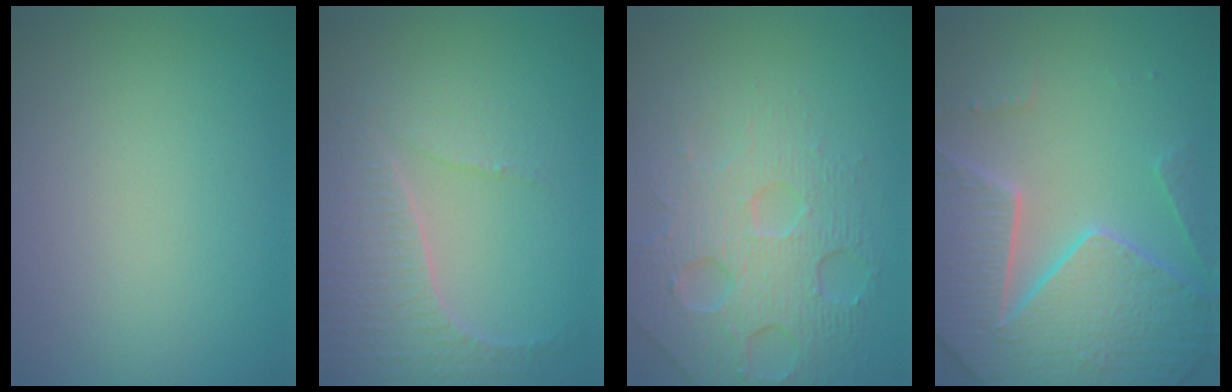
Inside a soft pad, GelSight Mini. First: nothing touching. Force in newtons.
{"total": 3.9, "press": 3.8, "slide": 0.7}
{"total": 6.8, "press": 4.9, "slide": 4.7}
{"total": 7.5, "press": 7.2, "slide": 2.1}